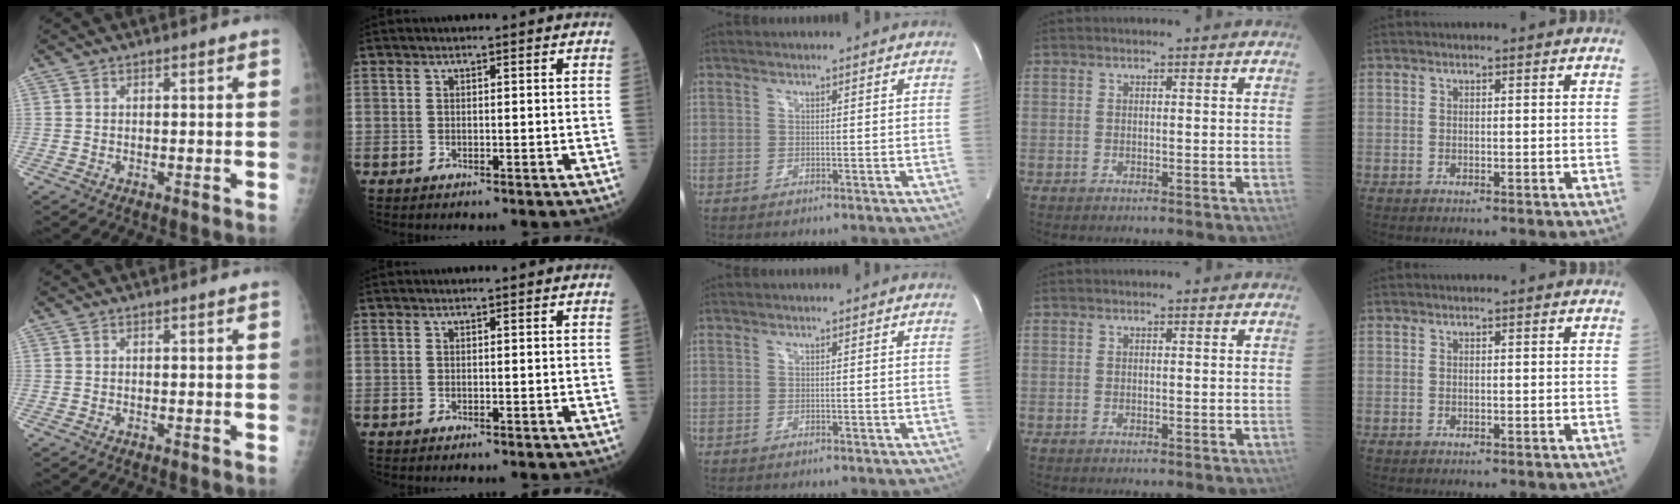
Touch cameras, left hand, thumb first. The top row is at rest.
{}